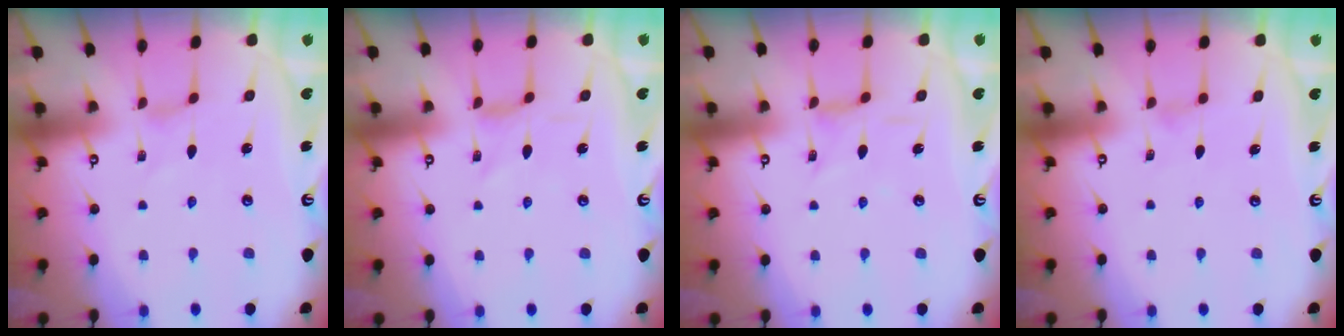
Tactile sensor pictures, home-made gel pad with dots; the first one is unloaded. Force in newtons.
{"total": 1.1, "press": 1.1, "slide": 0.4}
{"total": 3.1, "press": 3.0, "slide": 0.5}
{"total": 0.6, "press": 0.5, "slide": 0.2}